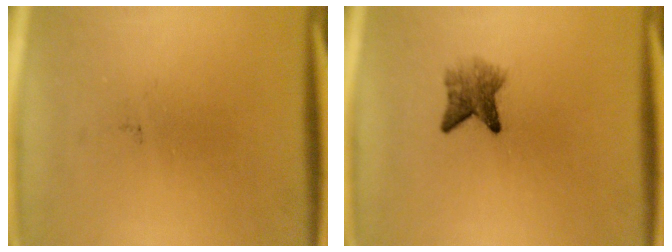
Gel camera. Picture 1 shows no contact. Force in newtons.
{"total": 3.6}